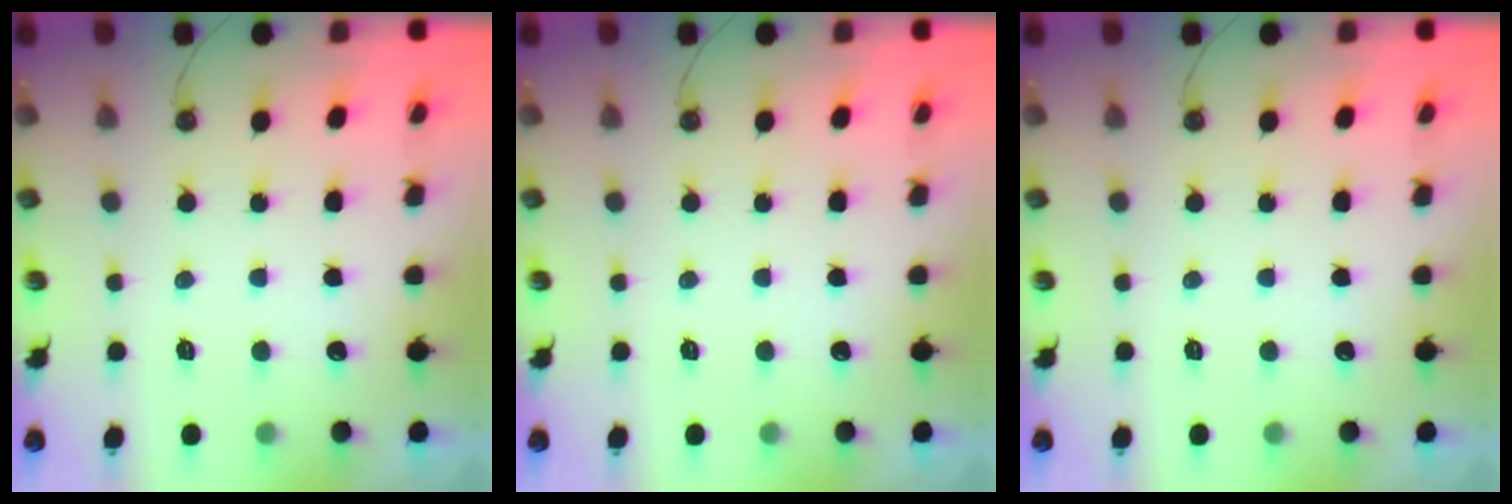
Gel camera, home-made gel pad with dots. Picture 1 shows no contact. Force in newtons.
{"total": 0.0}
{"total": 0.0}